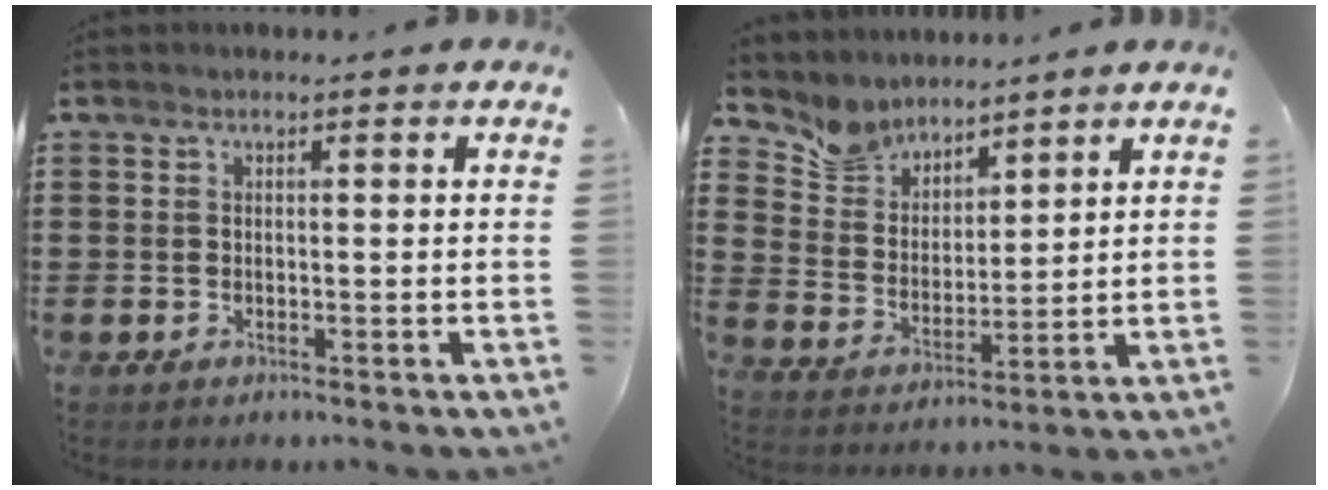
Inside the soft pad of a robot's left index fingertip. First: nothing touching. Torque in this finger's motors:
{"motor_torque": [-0.14, 0.08, -0.33, -0.19]}